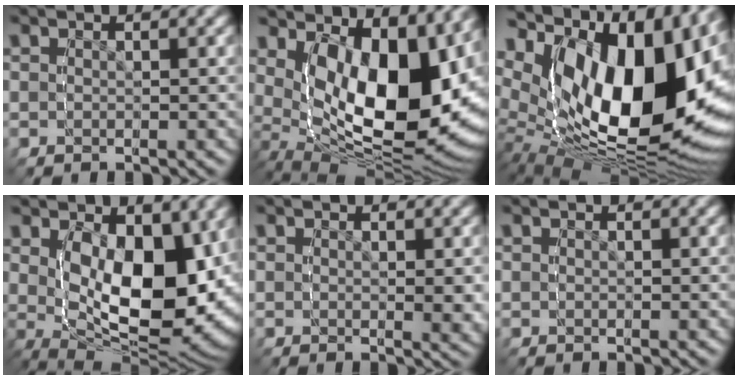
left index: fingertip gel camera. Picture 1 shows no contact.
{"total": 18.2, "force": [0.3, 11.0, 14.5], "torque": [-0.251, -0.044, 0.017]}
{"total": 22.9, "force": [-1.4, 13.7, 18.3], "torque": [-0.328, -0.039, -0.003]}
{"total": 14.4, "force": [-0.4, 8.0, 11.9], "torque": [-0.209, -0.052, 0.013]}
{"total": 1.1, "force": [0.5, 0.0, 0.9], "torque": [-0.006, -0.004, 0.007]}
{"total": 0.0}